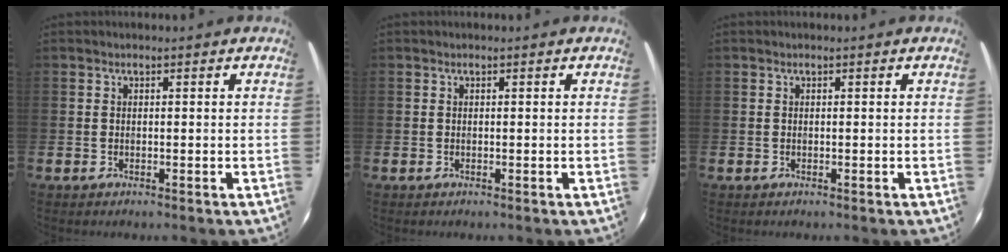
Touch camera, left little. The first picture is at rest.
{"total": 0.0}
{"total": 0.0}